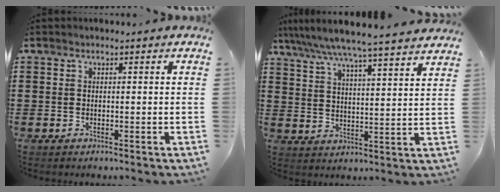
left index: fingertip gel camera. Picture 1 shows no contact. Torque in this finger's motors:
{"motor_torque": [2.14, 0.00, 0.85, 0.21]}